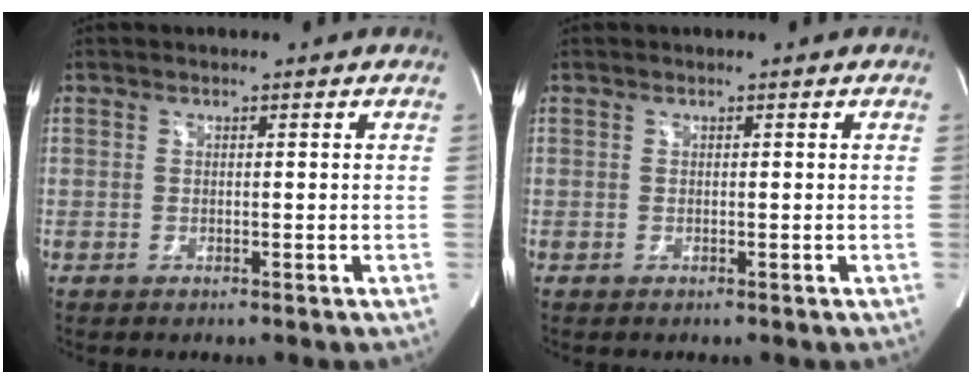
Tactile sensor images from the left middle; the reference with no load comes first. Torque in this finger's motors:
{"motor_torque": [0.31, -0.45, 0.15, 0.02]}